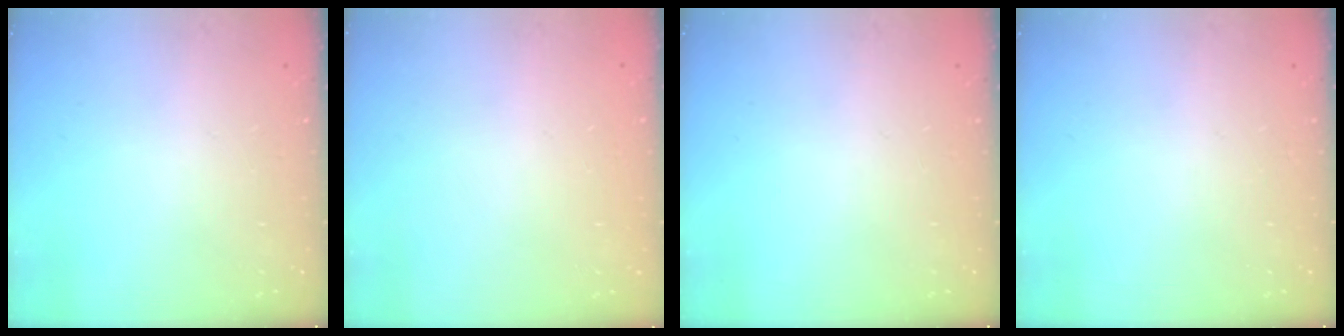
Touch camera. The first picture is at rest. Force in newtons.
{"total": 0.0}
{"total": 0.0}
{"total": 0.0}